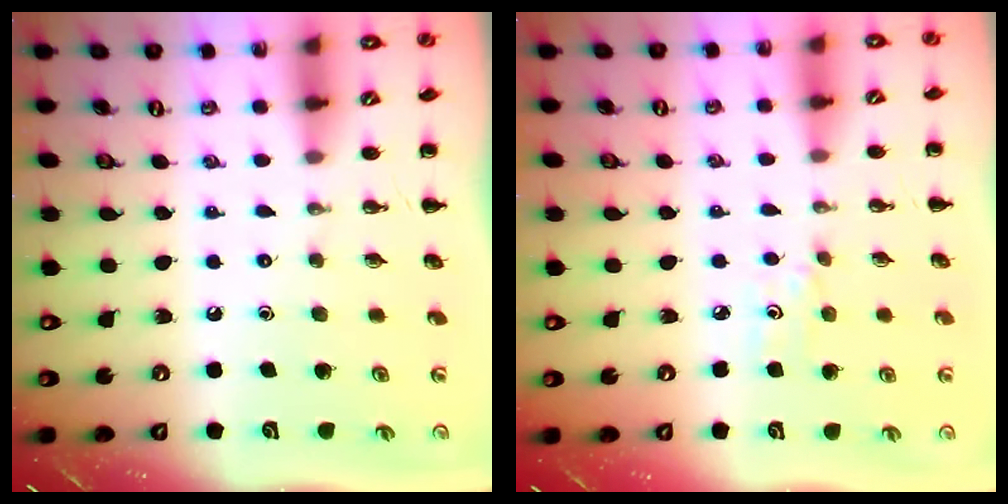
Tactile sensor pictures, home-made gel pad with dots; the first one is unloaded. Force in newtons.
{"total": 3.3, "press": 3.1, "slide": 1.0}